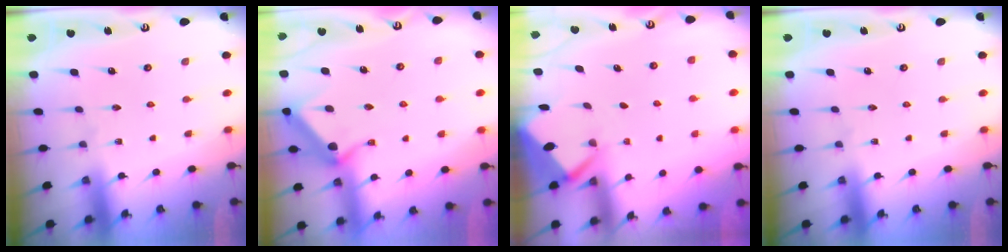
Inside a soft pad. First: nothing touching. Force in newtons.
{"total": 11.0, "press": 11.0, "slide": 0.2}
{"total": 2.7, "press": 2.6, "slide": 0.4}
{"total": 0.0}